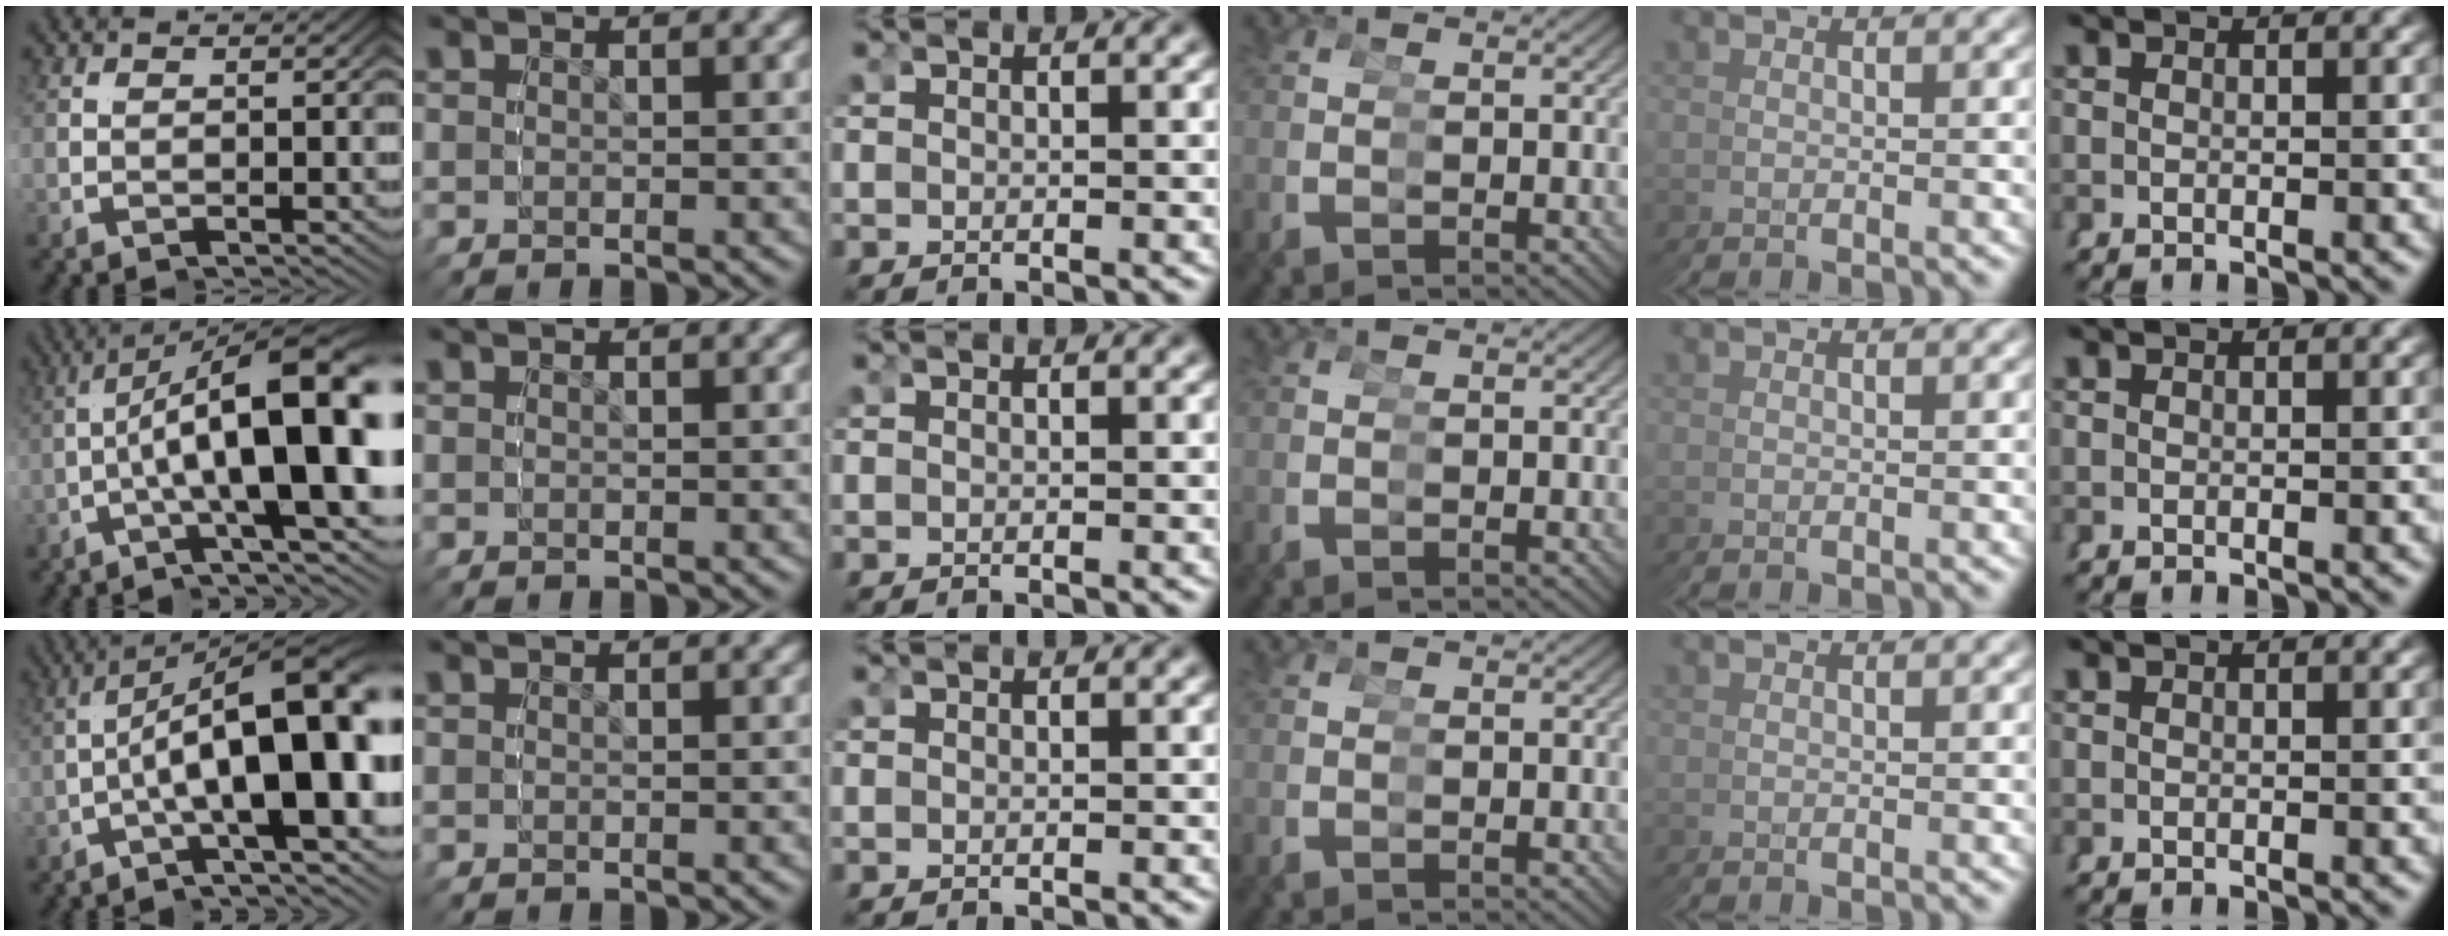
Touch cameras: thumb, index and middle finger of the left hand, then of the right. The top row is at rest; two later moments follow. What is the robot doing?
{"motion": "grasp_and_lifting", "object": "cubes"}